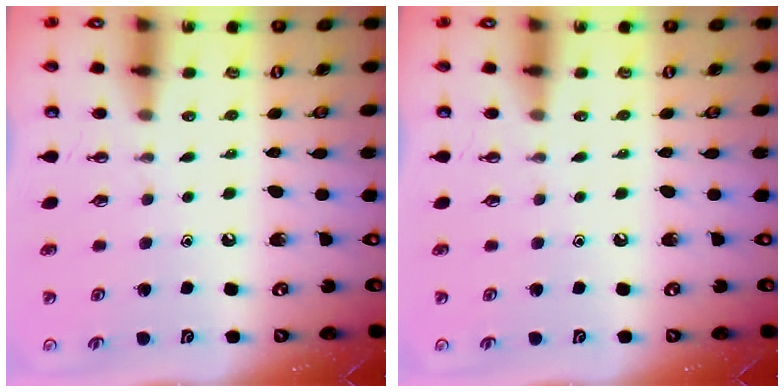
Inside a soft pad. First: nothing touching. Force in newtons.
{"total": 0.0}